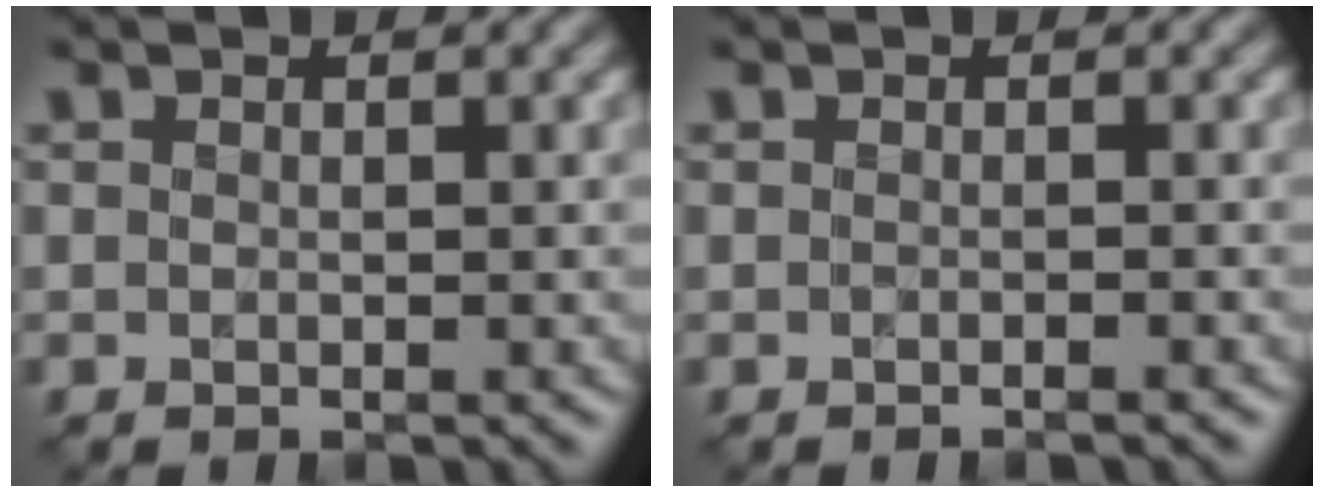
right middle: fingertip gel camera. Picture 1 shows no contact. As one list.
[{"total": 0.7, "force": [-0.6, -0.2, 0.2], "torque": [-0.002, 0.000, -0.011]}]